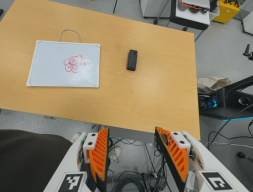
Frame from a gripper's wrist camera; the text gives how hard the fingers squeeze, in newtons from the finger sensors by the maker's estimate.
{"total": 0.0}